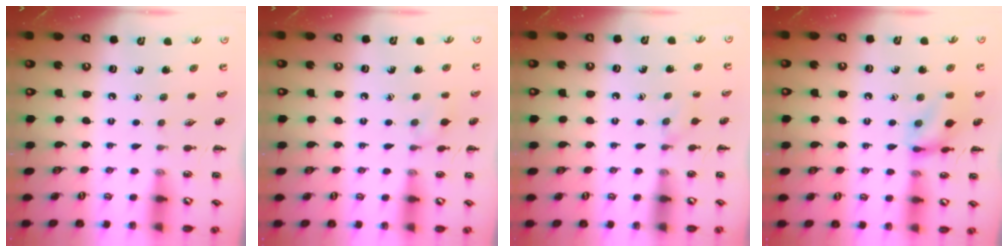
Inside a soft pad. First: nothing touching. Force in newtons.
{"total": 6.7, "press": 6.4, "slide": 2.0}
{"total": 6.3, "press": 6.0, "slide": 1.9}
{"total": 12.3, "press": 12.2, "slide": 1.0}